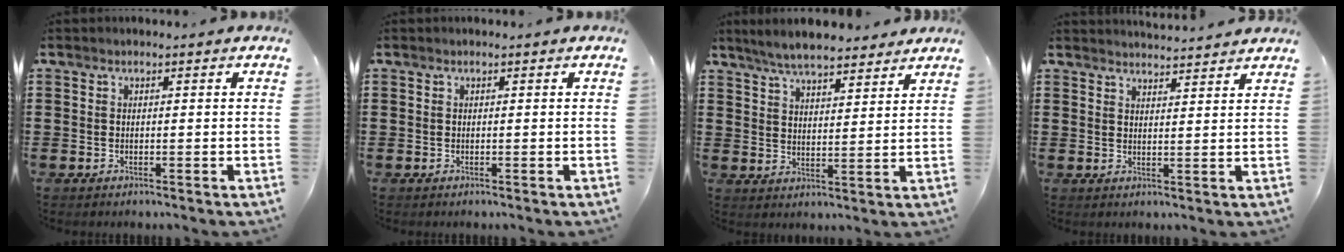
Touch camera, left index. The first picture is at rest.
{"total": 0.0}
{"total": 6.4, "force": [6.0, 1.1, 2.2], "torque": [-0.061, -0.010, 0.111]}
{"total": 2.9, "force": [2.9, -0.3, 0.0], "torque": [-0.008, -0.012, 0.054]}